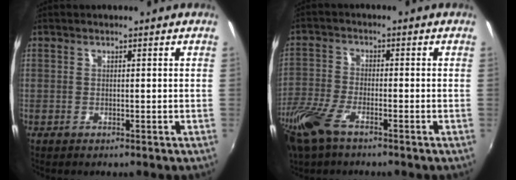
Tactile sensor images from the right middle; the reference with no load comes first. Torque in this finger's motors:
{"motor_torque": [1.08, -1.06, 0.21, 0.12]}